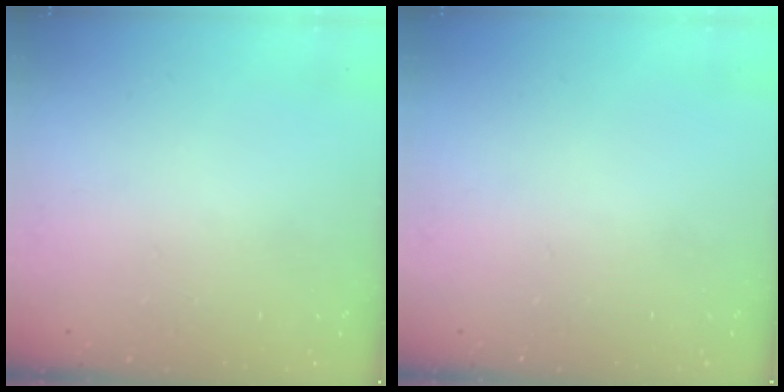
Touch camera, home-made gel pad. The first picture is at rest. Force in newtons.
{"total": 0.0}